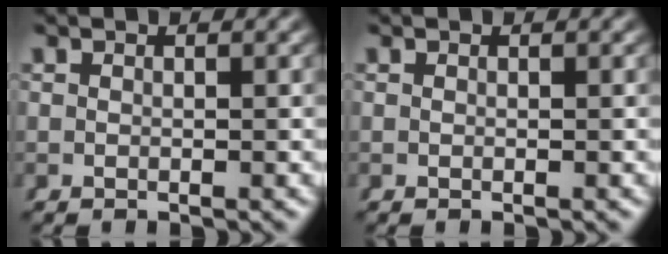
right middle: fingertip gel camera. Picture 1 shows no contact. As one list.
[{"total": 0.0}]